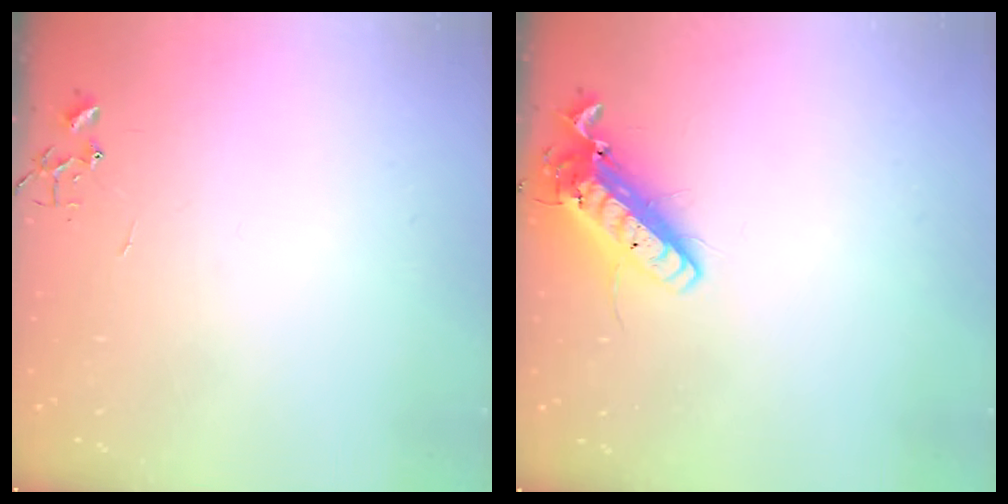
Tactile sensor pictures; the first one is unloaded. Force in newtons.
{"total": 15.3, "press": 15.1, "slide": 2.8}